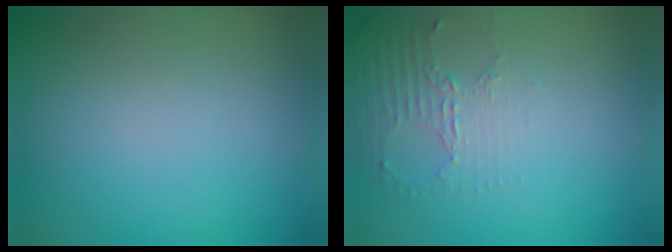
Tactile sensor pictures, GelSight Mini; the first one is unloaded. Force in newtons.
{"total": 2.3, "press": 1.8, "slide": 1.6}